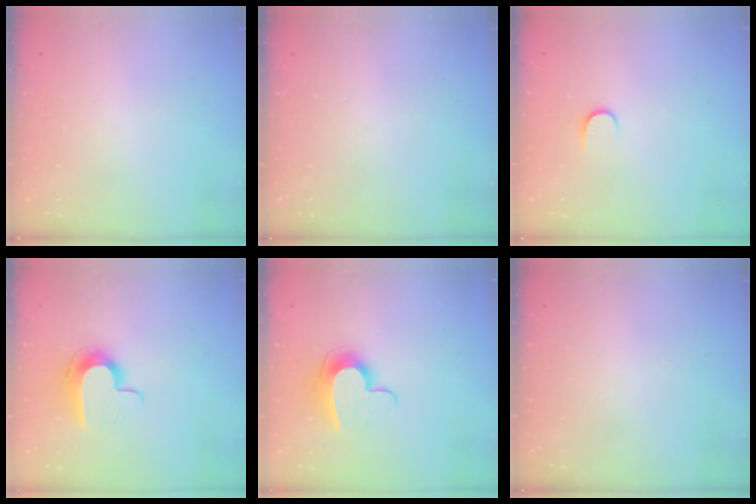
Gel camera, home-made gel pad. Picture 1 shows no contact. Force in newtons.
{"total": 0.0}
{"total": 5.3, "press": 5.3, "slide": 0.5}
{"total": 9.9, "press": 9.9, "slide": 0.3}
{"total": 9.9, "press": 9.9, "slide": 0.4}
{"total": 0.0}